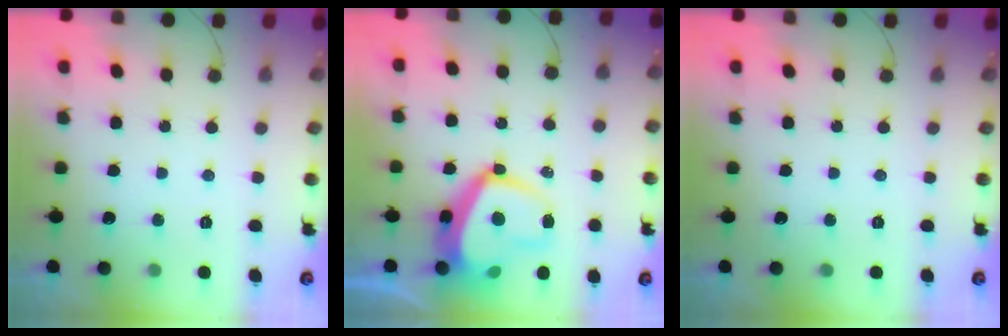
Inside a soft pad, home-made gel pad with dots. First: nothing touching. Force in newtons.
{"total": 16.1, "press": 16.1, "slide": 1.2}
{"total": 0.0}